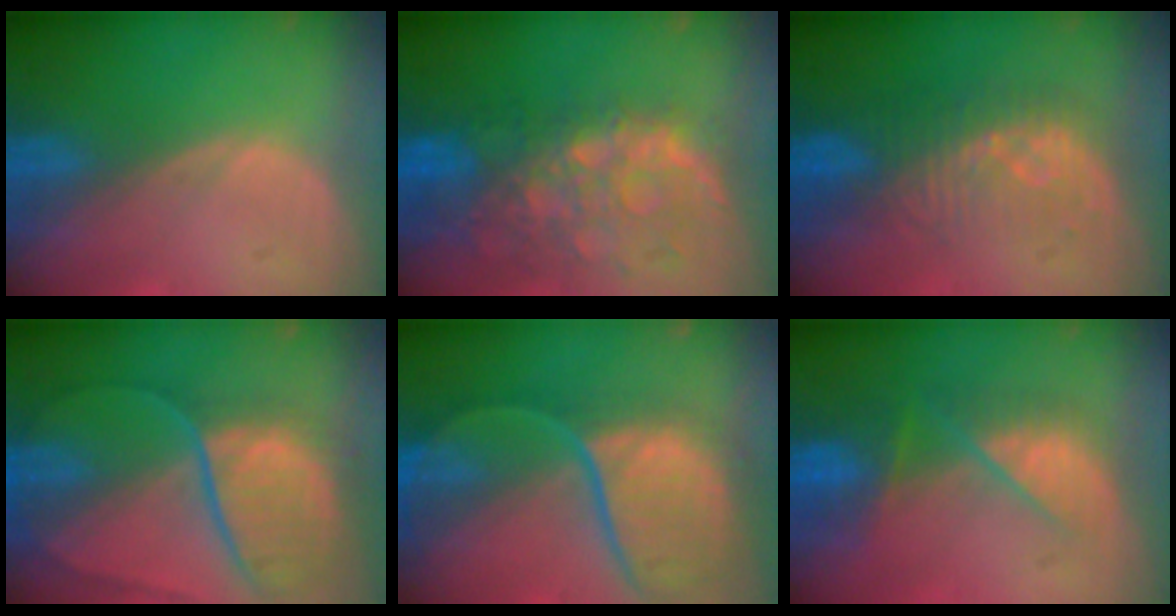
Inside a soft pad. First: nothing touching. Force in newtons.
{"total": 11.2, "press": 9.8, "slide": 5.5}
{"total": 7.8, "press": 7.5, "slide": 2.0}
{"total": 10.8, "press": 9.0, "slide": 6.0}
{"total": 12.2, "press": 9.9, "slide": 7.1}
{"total": 7.5, "press": 7.1, "slide": 2.5}